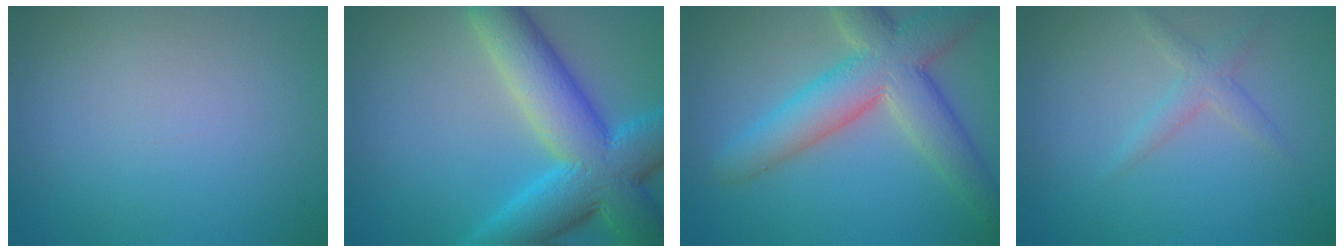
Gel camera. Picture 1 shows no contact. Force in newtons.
{"total": 11.0, "press": 11.0, "slide": 0.7}
{"total": 8.0, "press": 8.0, "slide": 0.5}
{"total": 1.7, "press": 1.7, "slide": 0.1}